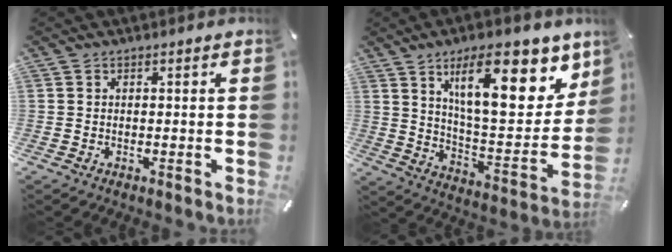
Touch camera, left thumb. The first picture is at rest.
{"total": 22.5, "force": [12.0, 8.9, 16.8], "torque": [-0.246, -0.061, 0.189]}